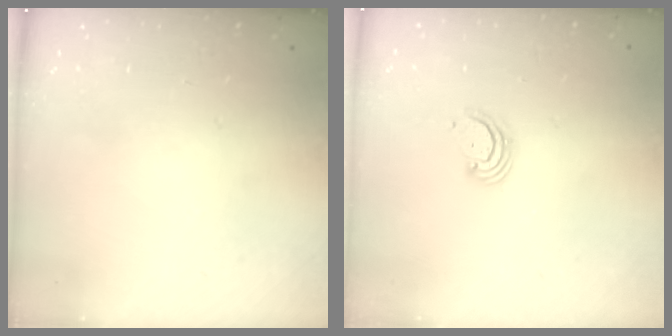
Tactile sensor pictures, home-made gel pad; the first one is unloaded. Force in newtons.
{"total": 2.7, "press": 2.7, "slide": 0.3}